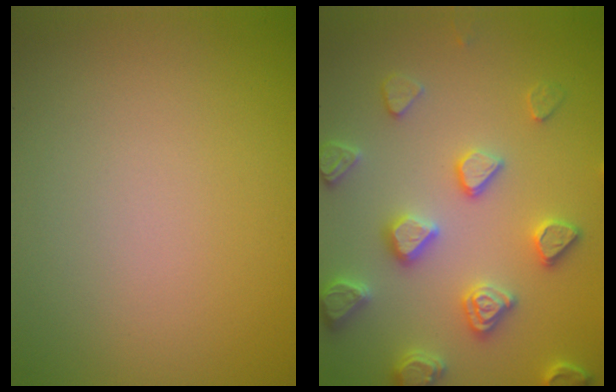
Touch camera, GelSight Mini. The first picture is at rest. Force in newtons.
{"total": 4.7, "press": 4.7, "slide": 0.9}